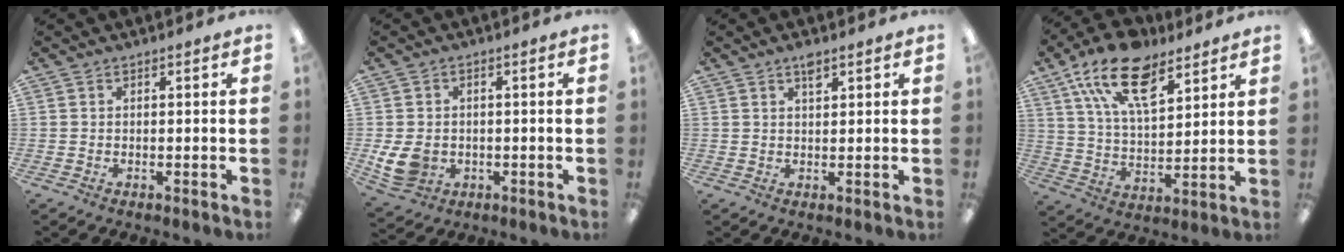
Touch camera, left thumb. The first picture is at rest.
{"total": 7.0, "force": [-1.2, 5.9, 3.6], "torque": [-0.080, 0.007, -0.018]}
{"total": 2.3, "force": [1.7, 0.9, 1.3], "torque": [-0.023, -0.002, 0.029]}
{"total": 17.2, "force": [10.6, 8.4, 10.7], "torque": [-0.193, -0.042, 0.191]}